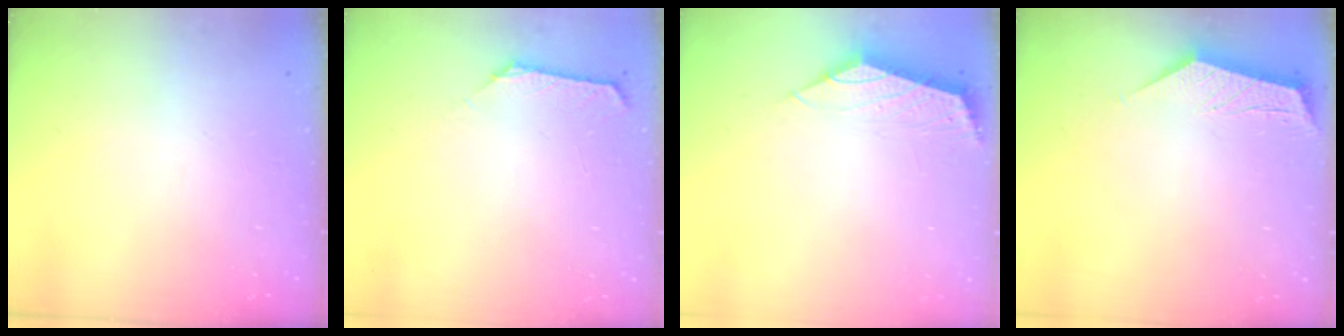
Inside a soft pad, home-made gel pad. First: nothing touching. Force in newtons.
{"total": 1.6, "press": 1.5, "slide": 0.6}
{"total": 1.6, "press": 1.5, "slide": 0.5}
{"total": 2.0, "press": 2.0, "slide": 0.4}